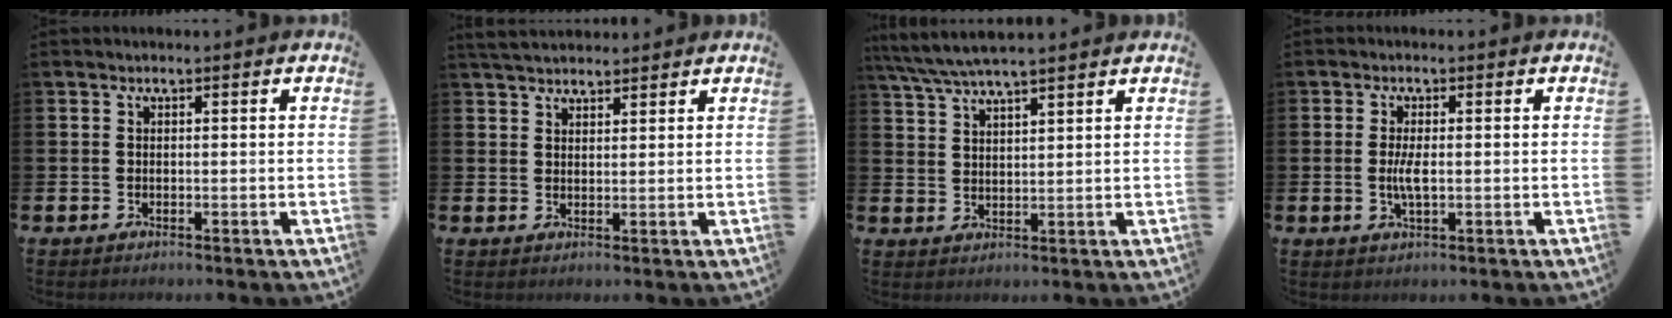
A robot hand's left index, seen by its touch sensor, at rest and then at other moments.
{"total": 3.5, "force": [3.3, 0.9, 0.6], "torque": [-0.012, -0.011, 0.061]}
{"total": 5.5, "force": [5.1, 0.3, 2.1], "torque": [-0.062, -0.016, 0.093]}
{"total": 2.8, "force": [0.0, 0.8, 2.7], "torque": [-0.040, -0.004, -0.003]}